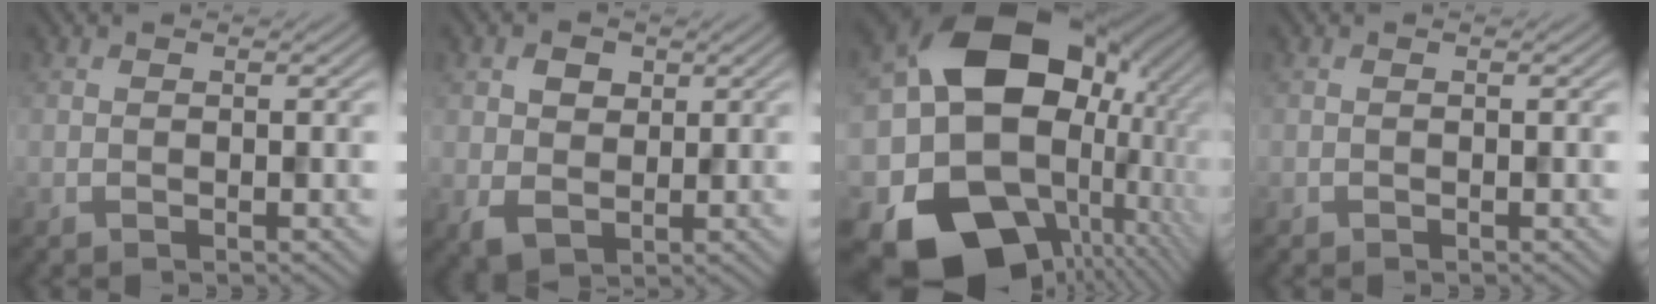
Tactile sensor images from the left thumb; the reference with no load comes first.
{"total": 4.1, "force": [0.7, 3.5, 2.1], "torque": [-0.049, -0.001, 0.014]}
{"total": 21.9, "force": [0.0, 17.8, 12.8], "torque": [-0.220, -0.019, 0.006]}
{"total": 0.0}